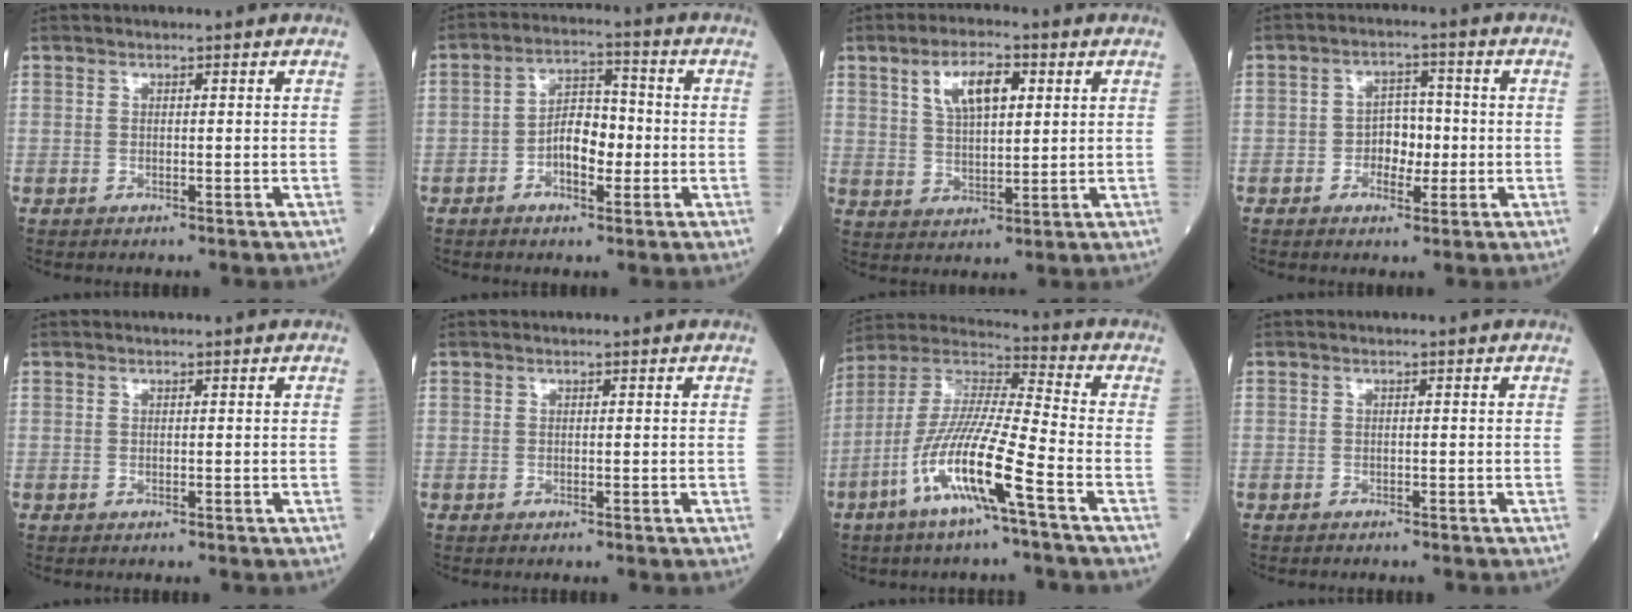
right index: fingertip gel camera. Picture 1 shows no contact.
{"total": 6.6, "force": [-1.6, 3.3, 5.5], "torque": [-0.097, 0.017, -0.031]}
{"total": 7.7, "force": [3.1, 3.0, 6.3], "torque": [-0.117, 0.010, 0.060]}
{"total": 6.1, "force": [-1.1, 3.5, 4.8], "torque": [-0.078, 0.016, -0.021]}
{"total": 0.0}
{"total": 0.0}
{"total": 14.5, "force": [-6.4, 0.4, 12.9], "torque": [-0.267, -0.008, -0.131]}
{"total": 0.6, "force": [-0.6, 0.3, 0.0], "torque": [-0.007, 0.001, -0.013]}